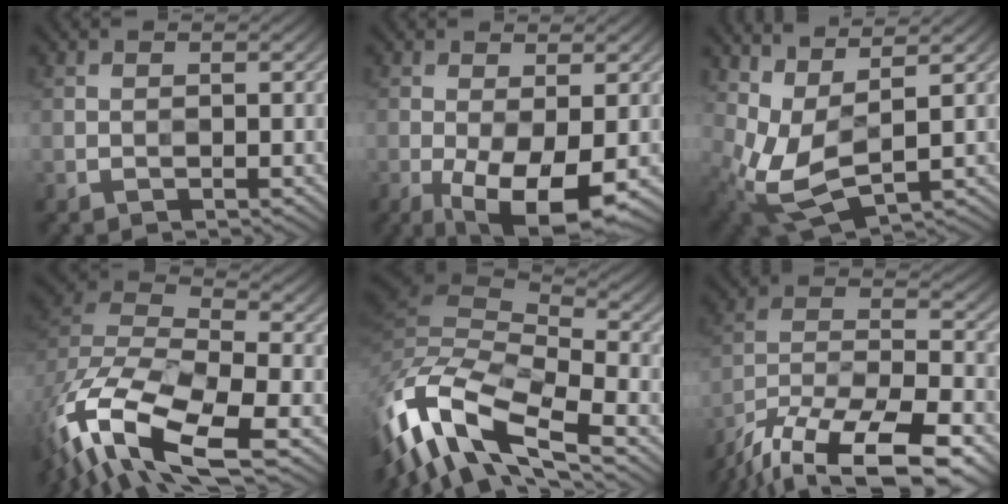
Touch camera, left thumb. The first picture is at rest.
{"total": 8.4, "force": [-2.8, 3.1, 7.3], "torque": [-0.140, -0.017, -0.036]}
{"total": 7.0, "force": [2.5, 2.9, 5.8], "torque": [-0.142, 0.000, 0.050]}
{"total": 16.2, "force": [-8.6, 7.4, 11.6], "torque": [-0.282, -0.031, -0.153]}
{"total": 15.2, "force": [-7.7, 6.0, 11.6], "torque": [-0.289, -0.010, -0.141]}
{"total": 18.8, "force": [-14.5, 6.4, 10.2], "torque": [-0.205, -0.038, -0.224]}